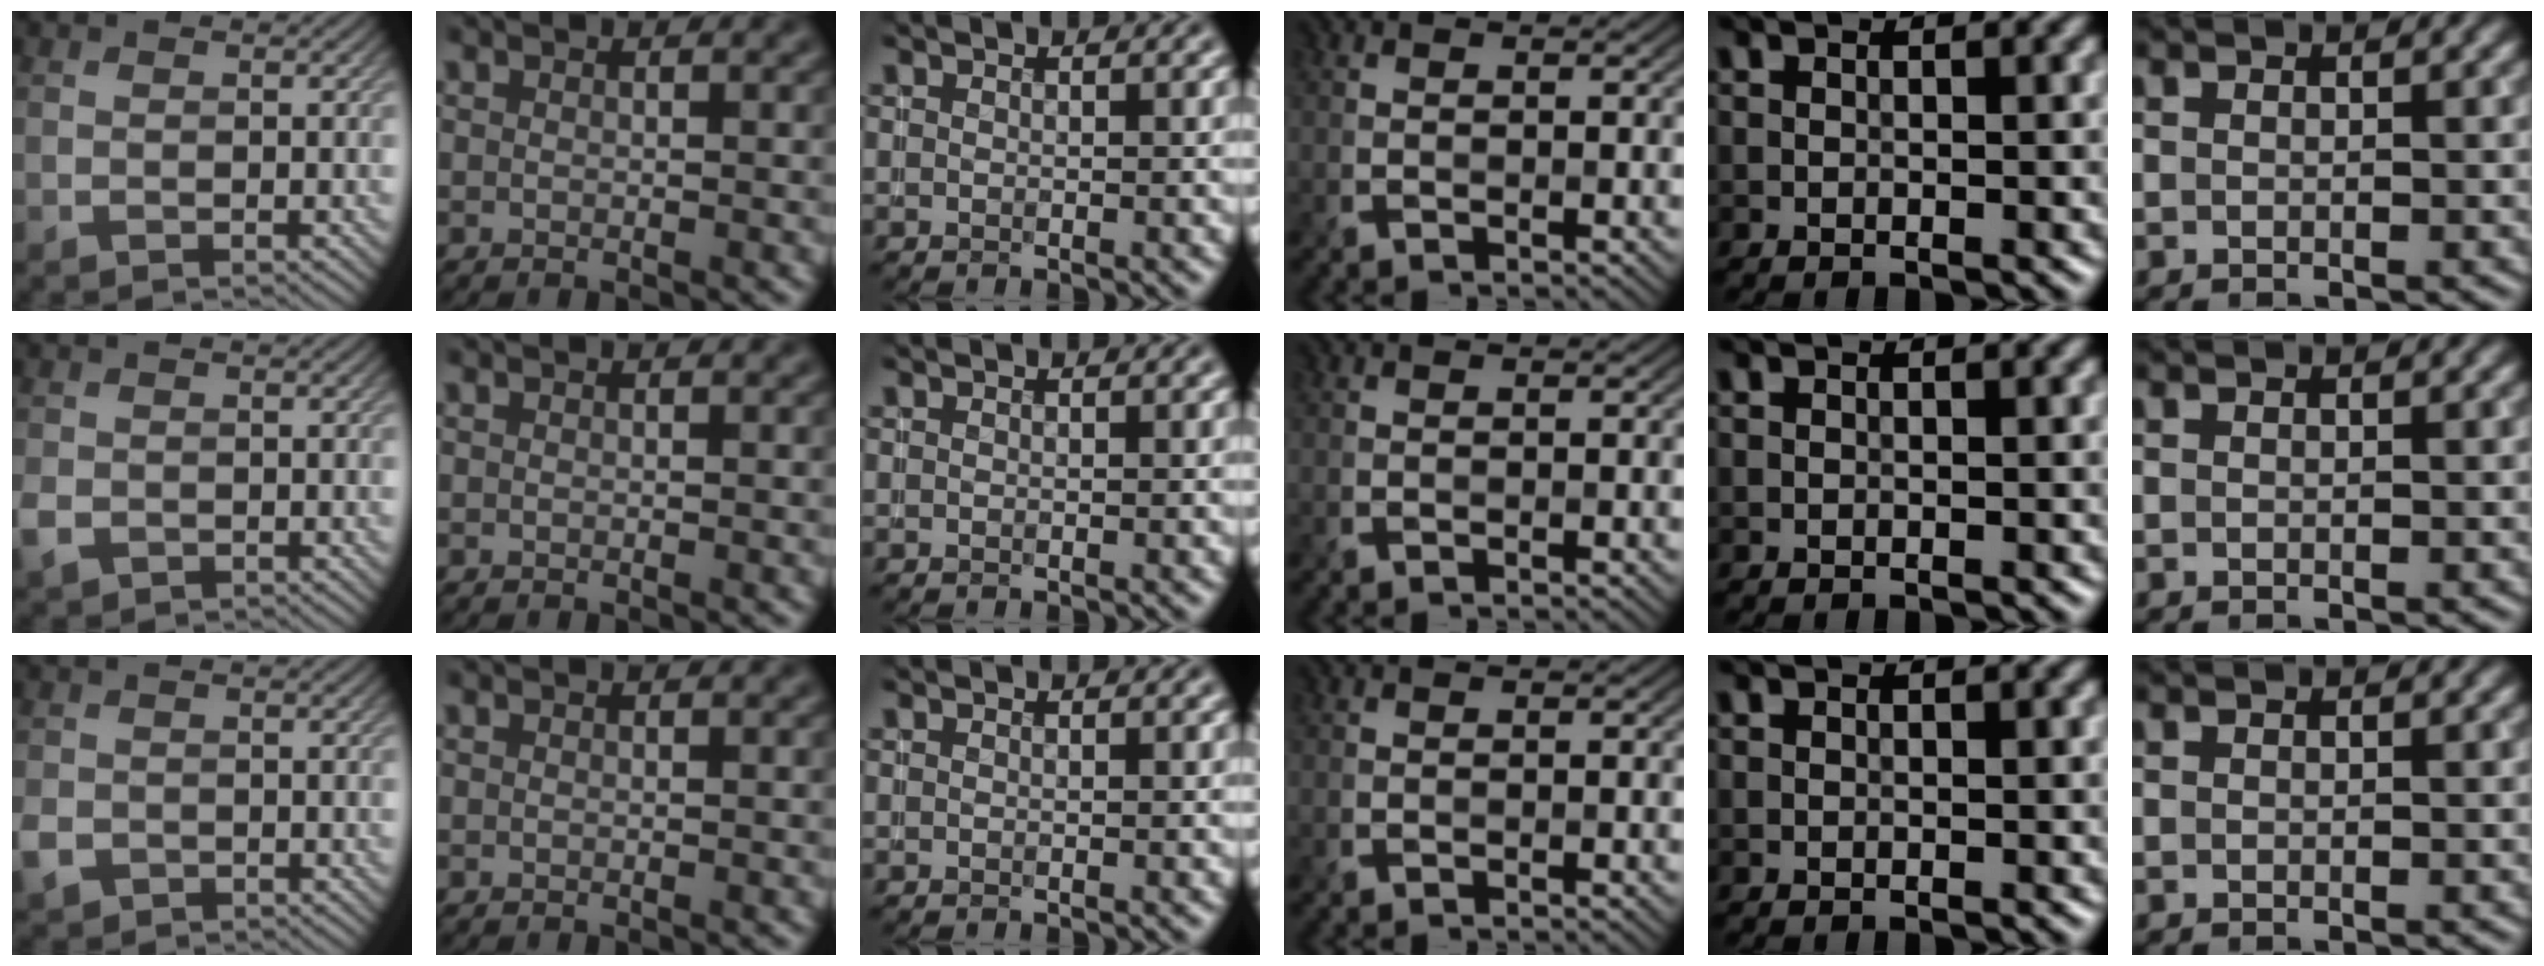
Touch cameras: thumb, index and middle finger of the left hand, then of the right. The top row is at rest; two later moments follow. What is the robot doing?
{"motion": "insert", "object": "file holder"}